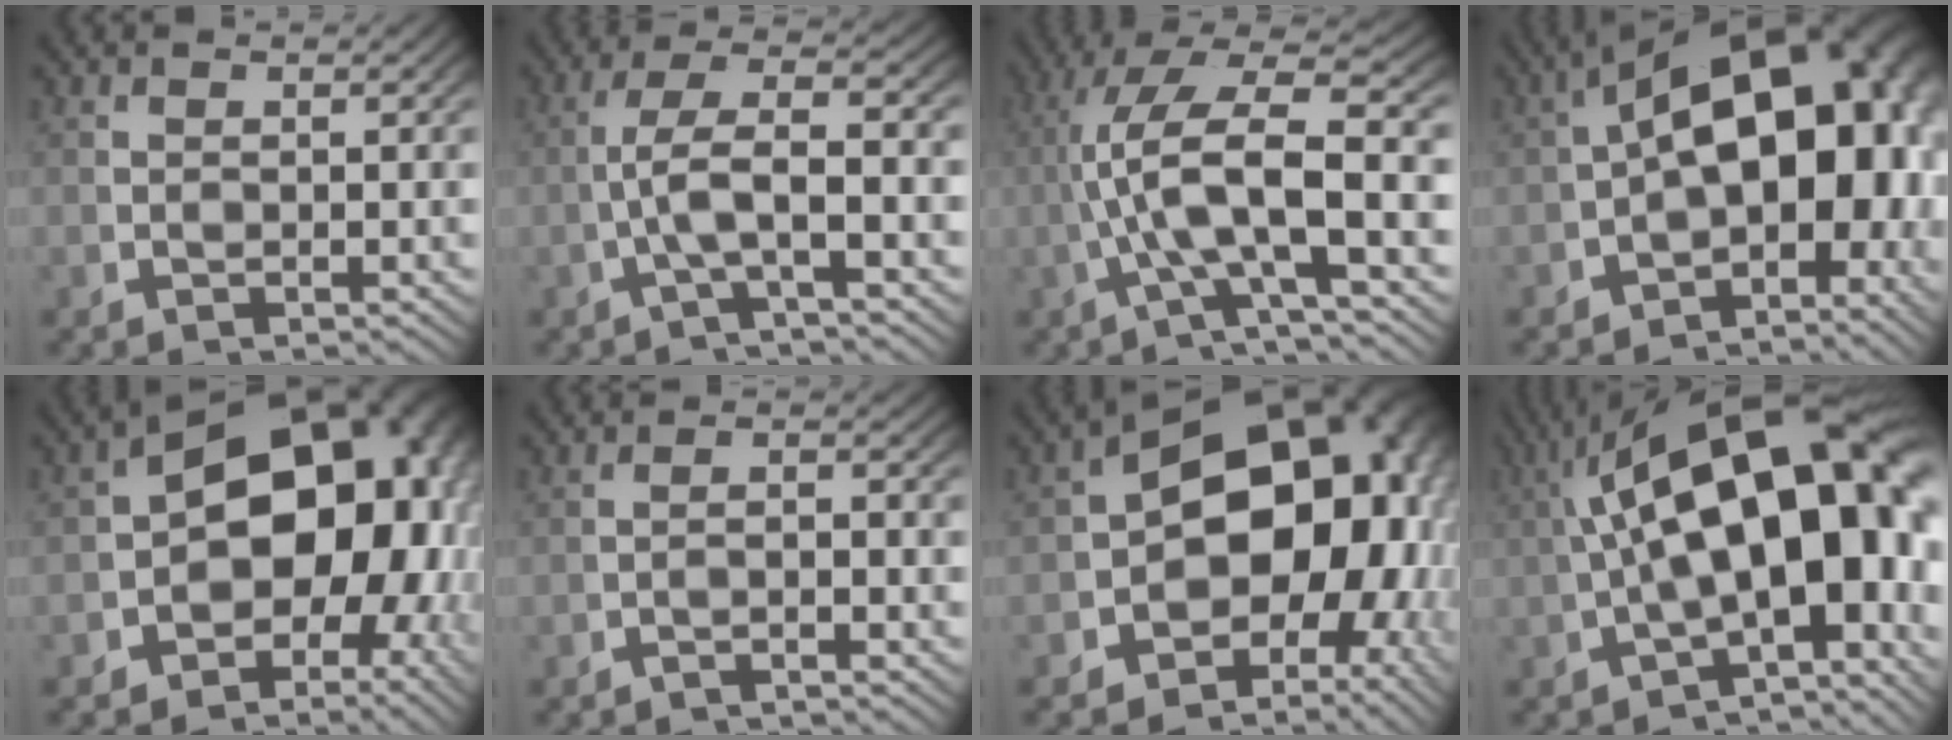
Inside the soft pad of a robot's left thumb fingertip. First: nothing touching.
{"total": 5.4, "force": [-0.6, 1.7, 5.1], "torque": [-0.106, -0.009, -0.006]}
{"total": 9.1, "force": [-0.2, 3.6, 8.4], "torque": [-0.173, -0.018, 0.008]}
{"total": 19.4, "force": [0.1, 11.6, 15.6], "torque": [-0.208, -0.050, 0.017]}
{"total": 18.6, "force": [-0.1, 12.7, 13.6], "torque": [-0.195, -0.044, 0.009]}
{"total": 1.7, "force": [-1.4, 0.1, 0.9], "torque": [-0.020, -0.001, -0.027]}
{"total": 20.8, "force": [-0.2, 14.3, 15.0], "torque": [-0.226, -0.046, 0.006]}
{"total": 22.7, "force": [0.1, 12.2, 19.2], "torque": [-0.300, -0.055, 0.032]}